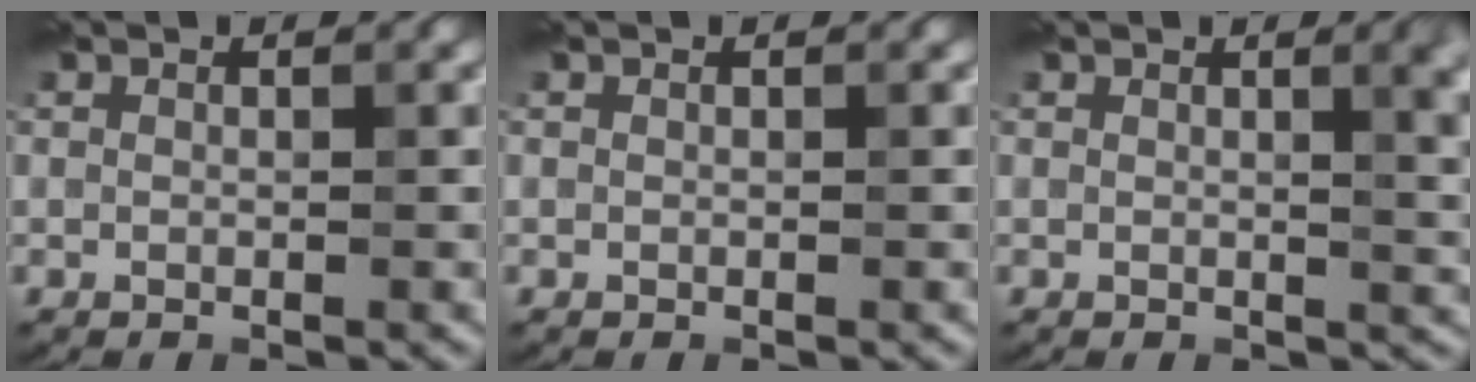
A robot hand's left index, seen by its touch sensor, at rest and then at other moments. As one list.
[{"total": 0.0}, {"total": 4.9, "force": [1.4, 1.8, 4.3], "torque": [-0.040, 0.002, 0.025]}]